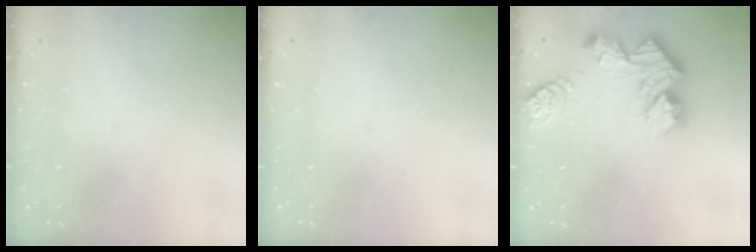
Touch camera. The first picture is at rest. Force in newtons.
{"total": 0.0}
{"total": 12.8, "press": 12.7, "slide": 1.1}